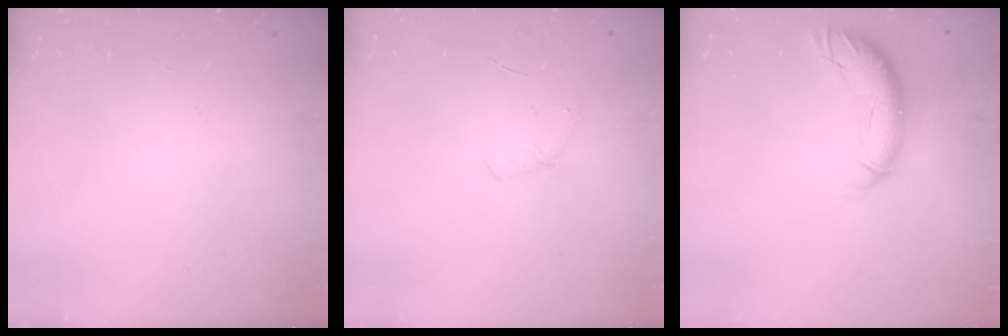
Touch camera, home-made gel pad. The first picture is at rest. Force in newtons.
{"total": 5.1, "press": 4.9, "slide": 1.5}
{"total": 10.1, "press": 10.0, "slide": 1.3}